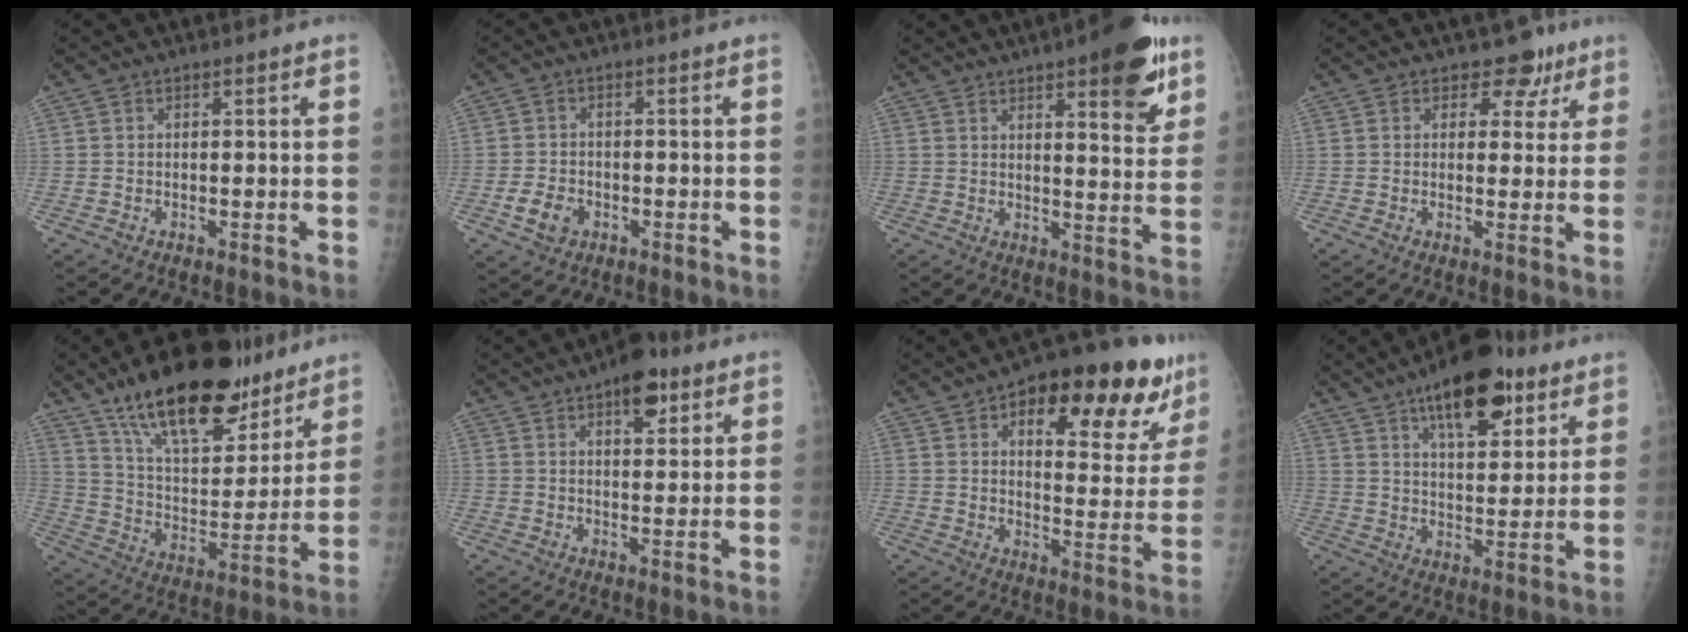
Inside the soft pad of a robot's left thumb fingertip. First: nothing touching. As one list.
[{"total": 4.3, "force": [-1.6, 3.3, 2.3], "torque": [-0.035, 0.005, -0.027]}, {"total": 13.9, "force": [7.8, 4.0, 10.8], "torque": [-0.109, -0.038, 0.102]}, {"total": 5.5, "force": [3.5, 3.9, 1.6], "torque": [0.017, -0.013, 0.042]}, {"total": 25.1, "force": [17.7, 9.9, 14.7], "torque": [-0.197, -0.070, 0.294]}, {"total": 8.2, "force": [4.6, 3.8, 5.6], "torque": [-0.056, -0.018, 0.063]}, {"total": 22.5, "force": [12.6, 9.4, 16.1], "torque": [-0.165, -0.029, 0.177]}, {"total": 17.3, "force": [10.2, 7.3, 11.9], "torque": [-0.136, -0.040, 0.156]}]